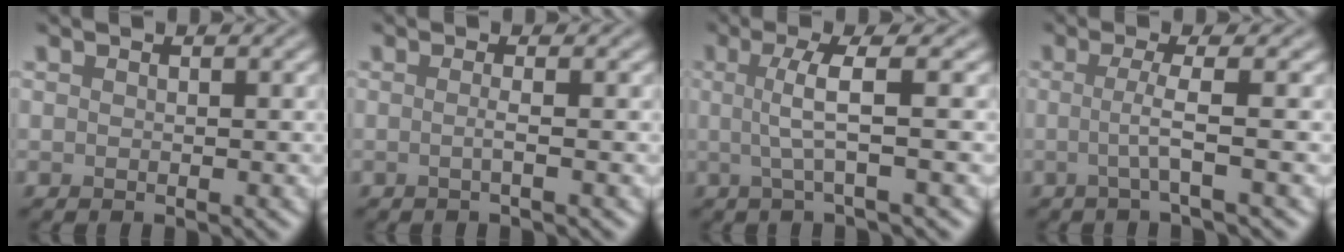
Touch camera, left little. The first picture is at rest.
{"total": 1.4, "force": [-0.2, 0.5, 1.3], "torque": [-0.017, -0.004, -0.011]}
{"total": 3.8, "force": [0.2, 0.7, 3.7], "torque": [-0.067, 0.003, -0.002]}
{"total": 2.7, "force": [-0.2, 0.5, 2.7], "torque": [-0.049, -0.007, -0.012]}